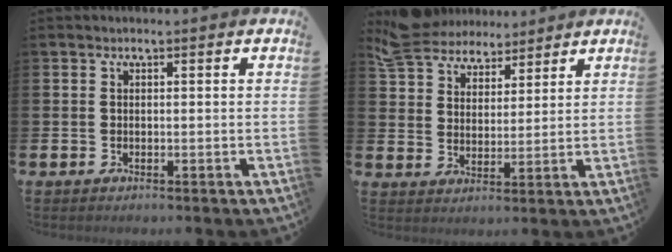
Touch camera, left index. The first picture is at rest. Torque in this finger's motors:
{"motor_torque": [0.01, -0.61, 0.42, 0.12]}